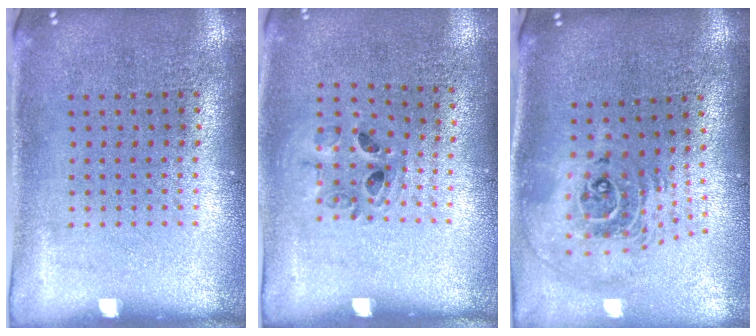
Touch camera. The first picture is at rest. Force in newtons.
{"total": 0.9, "press": 0.8, "slide": 0.3}
{"total": 2.4, "press": 1.7, "slide": 1.7}